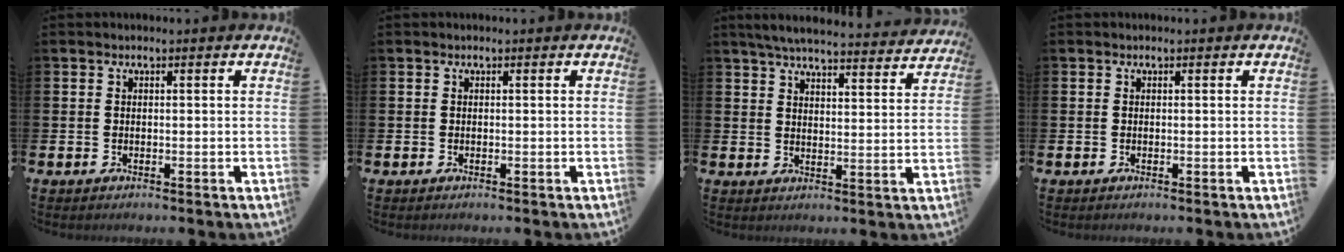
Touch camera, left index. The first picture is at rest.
{"total": 0.0}
{"total": 5.7, "force": [5.5, 0.5, 1.4], "torque": [-0.045, -0.037, 0.097]}
{"total": 0.0}